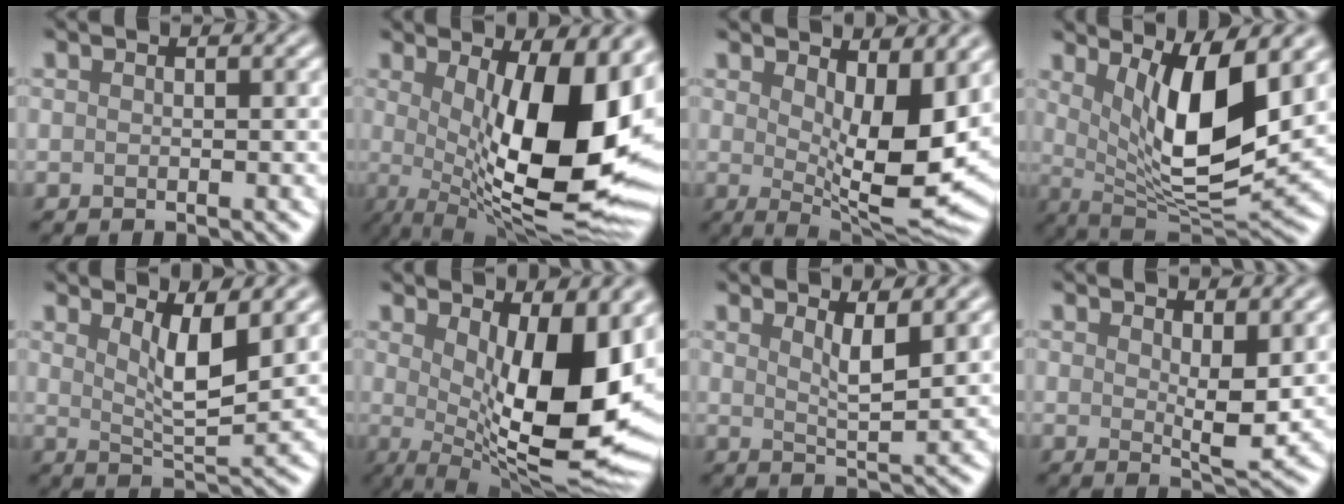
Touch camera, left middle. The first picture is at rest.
{"total": 15.0, "force": [1.0, 5.4, 13.9], "torque": [-0.177, -0.015, 0.019]}
{"total": 9.1, "force": [1.8, 3.4, 8.3], "torque": [-0.126, -0.018, 0.034]}
{"total": 9.2, "force": [2.7, 2.9, 8.3], "torque": [-0.140, -0.025, 0.055]}
{"total": 4.3, "force": [1.9, 1.1, 3.7], "torque": [-0.065, -0.012, 0.035]}
{"total": 13.9, "force": [2.1, 5.1, 12.7], "torque": [-0.167, -0.018, 0.036]}
{"total": 2.8, "force": [1.5, 0.7, 2.2], "torque": [-0.032, -0.007, 0.025]}
{"total": 3.2, "force": [1.0, 1.0, 2.8], "torque": [-0.048, -0.009, 0.019]}